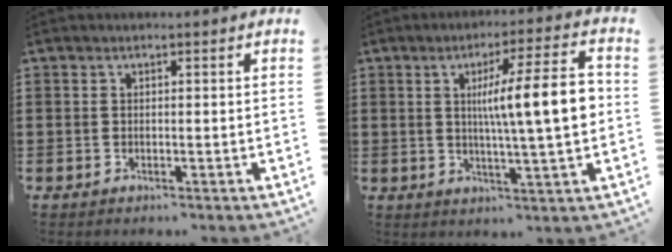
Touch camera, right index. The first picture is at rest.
{"total": 12.0, "force": [1.4, 1.7, 11.8], "torque": [-0.188, -0.005, 0.015]}